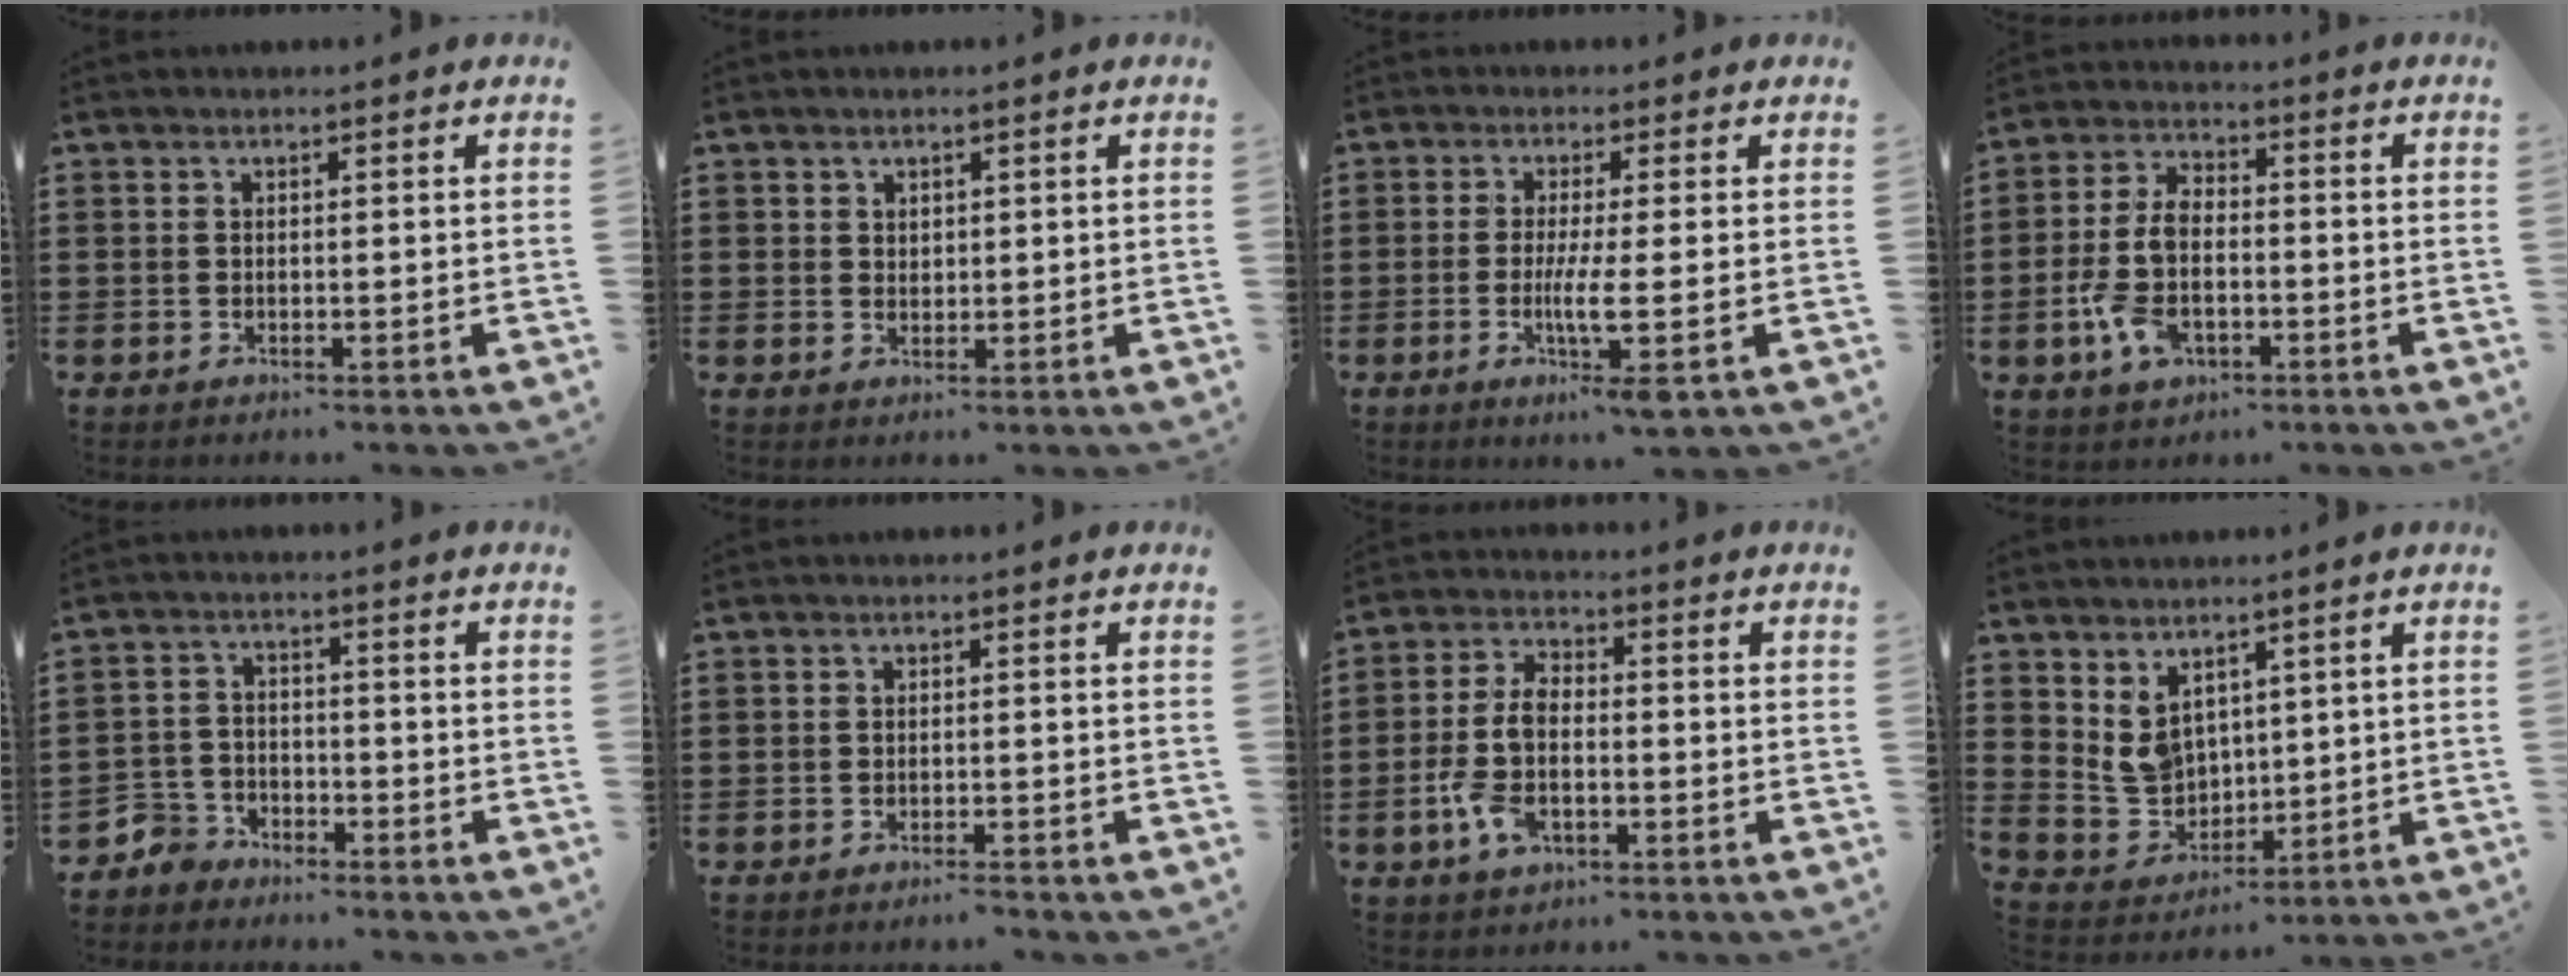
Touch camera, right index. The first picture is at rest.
{"total": 1.4, "force": [1.0, 0.9, 0.2], "torque": [-0.006, 0.003, 0.020]}
{"total": 6.2, "force": [-1.4, 0.1, 6.0], "torque": [-0.125, -0.024, -0.030]}
{"total": 7.8, "force": [-2.0, 4.4, 6.1], "torque": [-0.148, 0.002, -0.044]}
{"total": 4.2, "force": [-3.8, 1.8, 0.2], "torque": [-0.028, 0.001, -0.085]}
{"total": 1.1, "force": [-1.0, 0.0, 0.4], "torque": [-0.009, 0.000, -0.020]}
{"total": 7.3, "force": [-1.8, 4.1, 5.7], "torque": [-0.137, 0.005, -0.040]}
{"total": 6.0, "force": [3.3, 4.3, 2.6], "torque": [-0.075, -0.002, 0.064]}